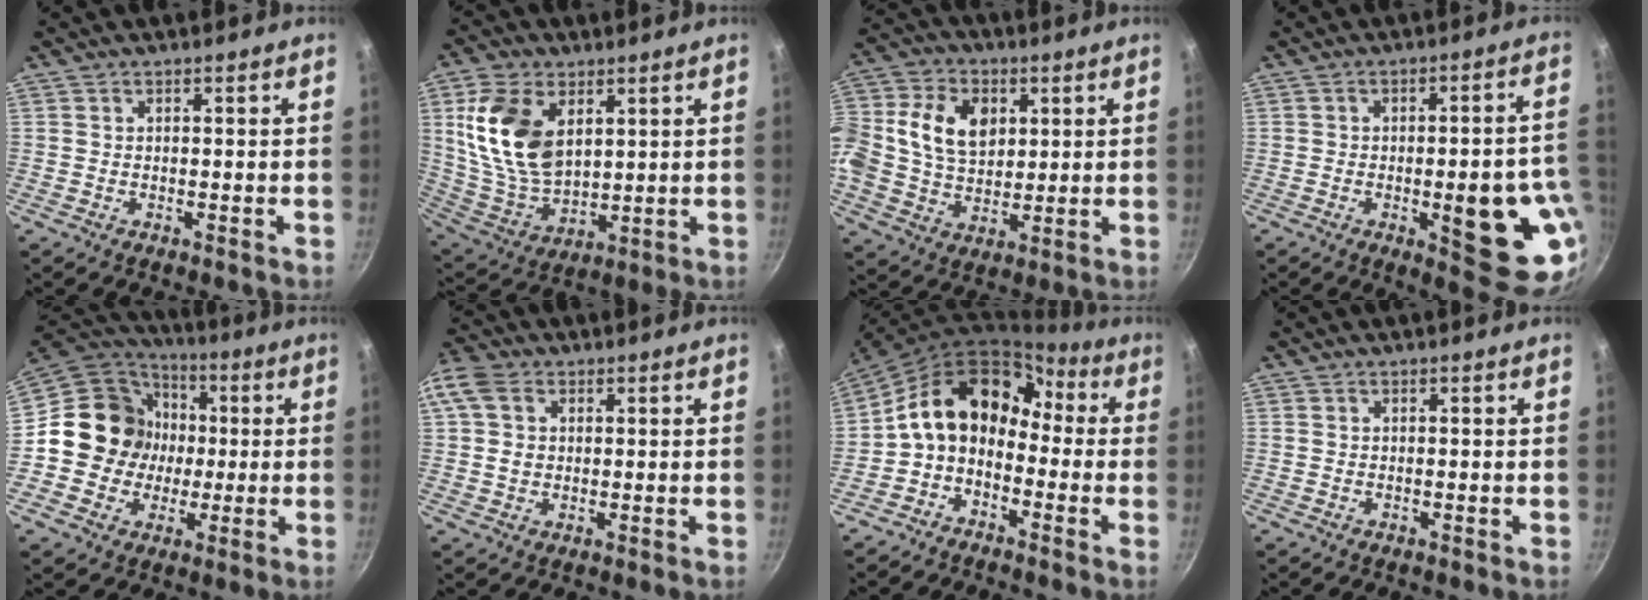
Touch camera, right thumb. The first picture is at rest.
{"total": 16.9, "force": [5.1, 10.6, 12.2], "torque": [-0.216, -0.027, 0.113]}
{"total": 18.9, "force": [3.8, 14.1, 12.0], "torque": [-0.250, 0.033, 0.064]}
{"total": 17.7, "force": [-4.0, 6.4, 16.1], "torque": [-0.153, 0.014, -0.046]}
{"total": 16.3, "force": [0.0, 15.2, 6.0], "torque": [-0.073, 0.033, -0.006]}
{"total": 8.0, "force": [2.0, 6.2, 4.6], "torque": [-0.090, 0.006, 0.026]}
{"total": 14.1, "force": [-1.5, 10.6, 9.2], "torque": [-0.142, 0.074, -0.051]}
{"total": 0.0}